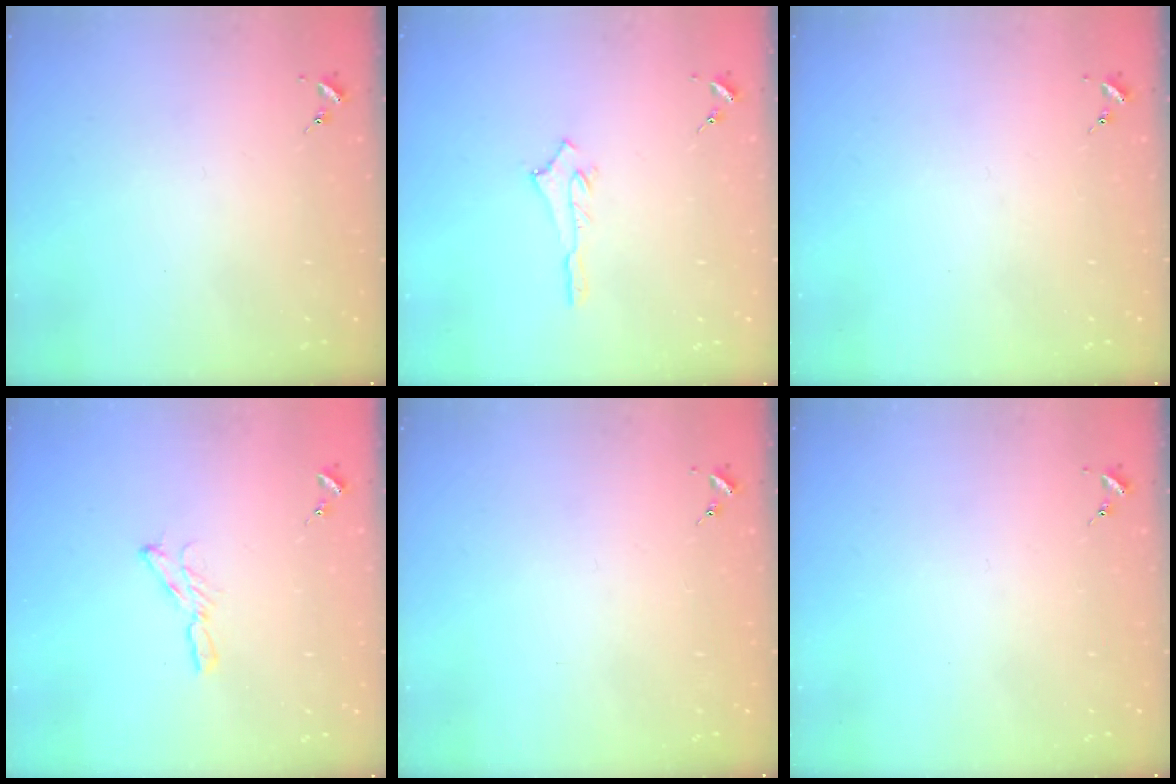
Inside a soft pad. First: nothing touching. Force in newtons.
{"total": 2.5, "press": 2.5, "slide": 0.2}
{"total": 0.0}
{"total": 5.7, "press": 5.7, "slide": 0.1}
{"total": 0.0}
{"total": 0.0}